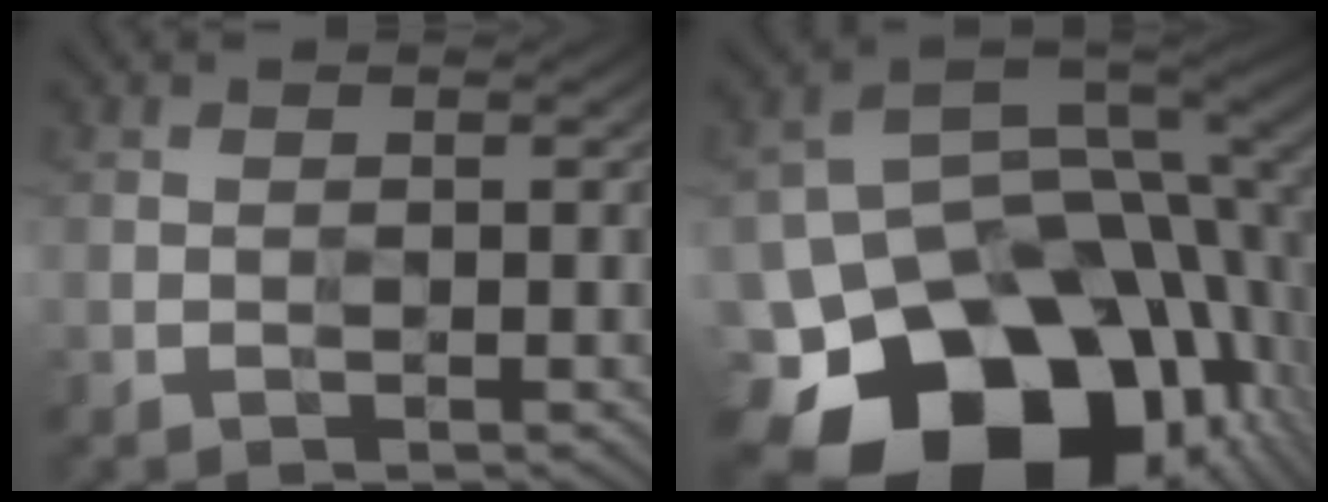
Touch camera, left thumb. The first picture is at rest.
{"total": 19.2, "force": [-8.3, 13.6, 10.7], "torque": [-0.224, -0.045, -0.117]}